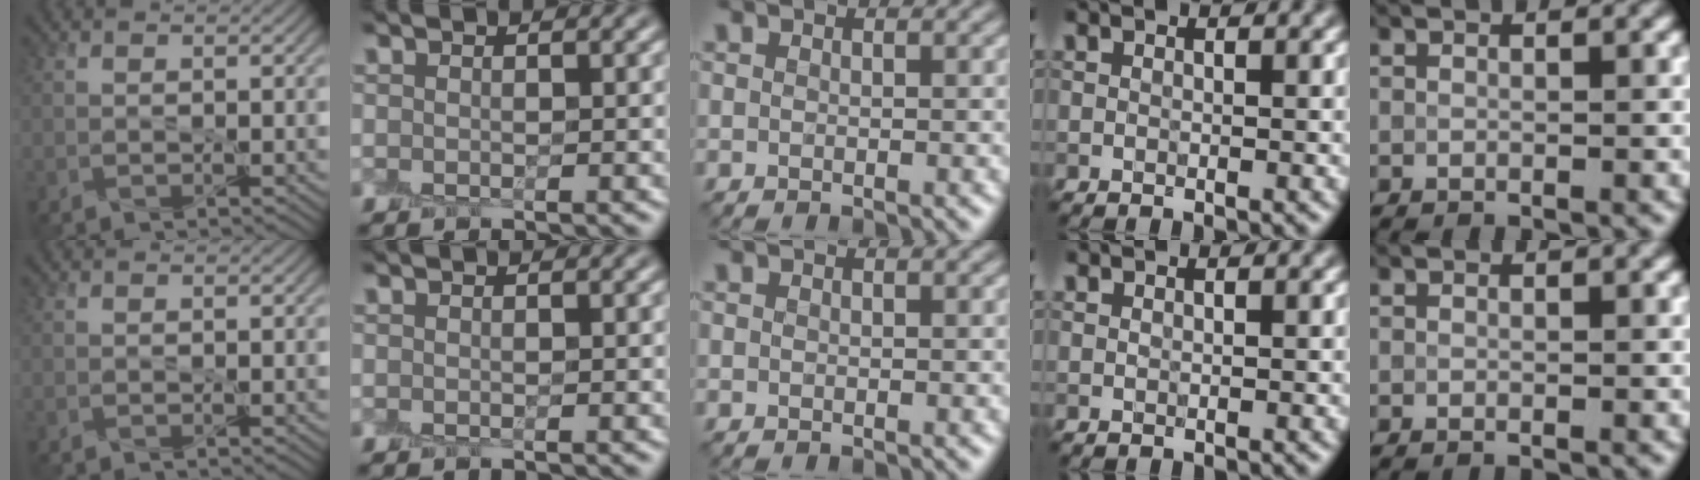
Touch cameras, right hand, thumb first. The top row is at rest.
{"ring": {"total": 0.5, "force": [0.5, 0.1, 0.0], "torque": [0.001, -0.002, 0.012]}}